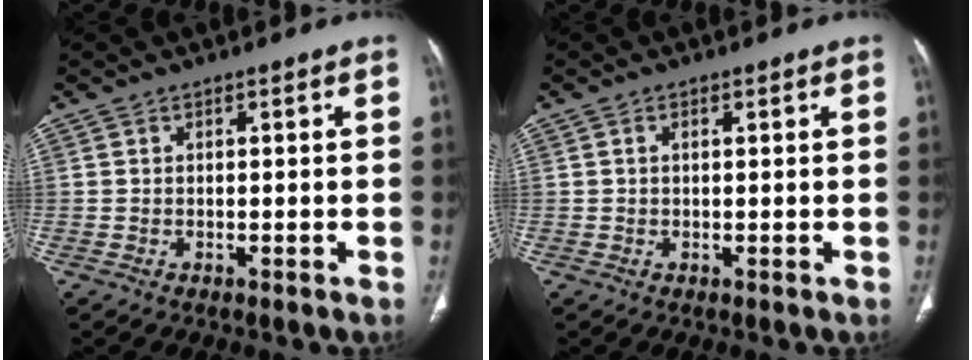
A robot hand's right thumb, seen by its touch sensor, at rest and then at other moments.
{"total": 0.8, "force": [0.3, 0.4, 0.7], "torque": [-0.016, 0.004, 0.004]}